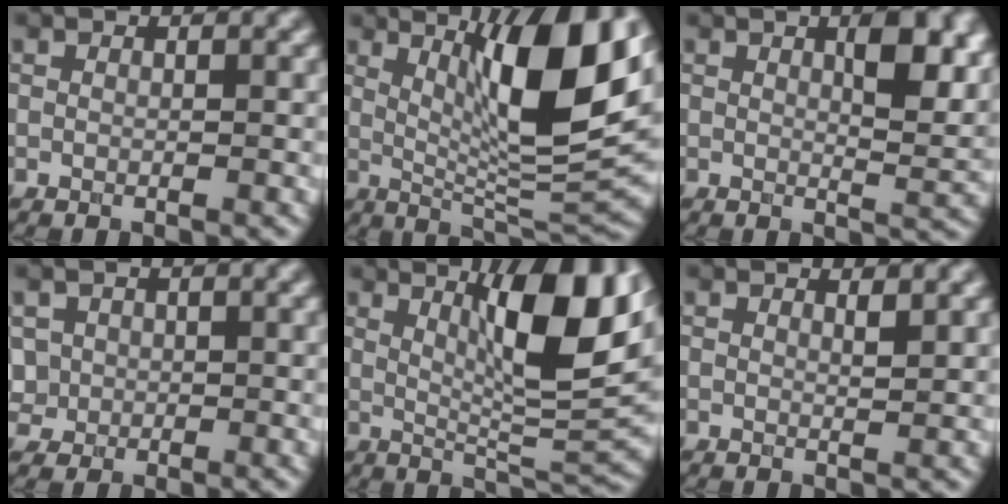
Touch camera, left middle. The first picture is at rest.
{"total": 11.0, "force": [3.6, 2.5, 10.1], "torque": [-0.144, -0.012, 0.073]}
{"total": 5.2, "force": [1.8, 1.7, 4.5], "torque": [-0.063, -0.001, 0.035]}
{"total": 2.3, "force": [0.1, 2.2, 0.6], "torque": [-0.017, 0.007, 0.017]}
{"total": 10.1, "force": [3.6, 2.2, 9.2], "torque": [-0.129, -0.004, 0.068]}
{"total": 1.0, "force": [0.7, 0.3, 0.8], "torque": [-0.004, 0.003, 0.013]}